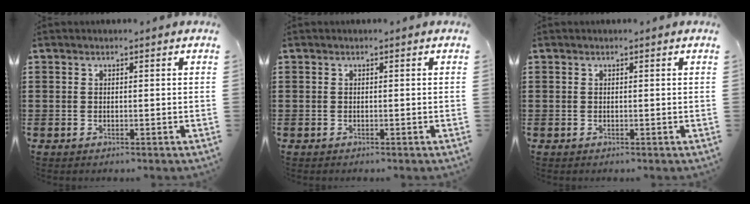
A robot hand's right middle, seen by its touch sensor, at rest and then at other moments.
{"total": 0.0}
{"total": 0.0}